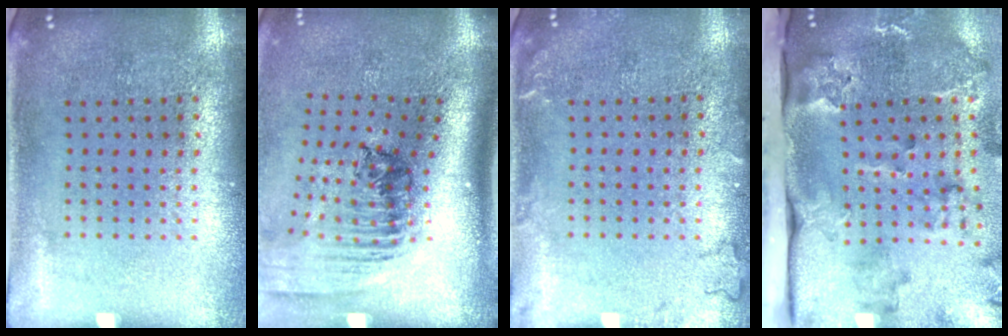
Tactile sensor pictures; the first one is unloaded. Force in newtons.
{"total": 2.4, "press": 1.7, "slide": 1.7}
{"total": 1.3, "press": 1.3, "slide": 0.3}
{"total": 3.8, "press": 2.7, "slide": 2.7}